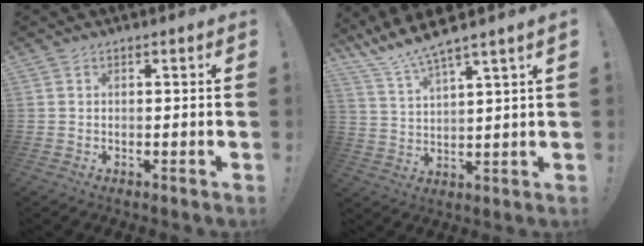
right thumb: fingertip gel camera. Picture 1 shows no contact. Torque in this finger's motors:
{"motor_torque": [0.06, 0.06, 0.63, 0.62, 0.11]}